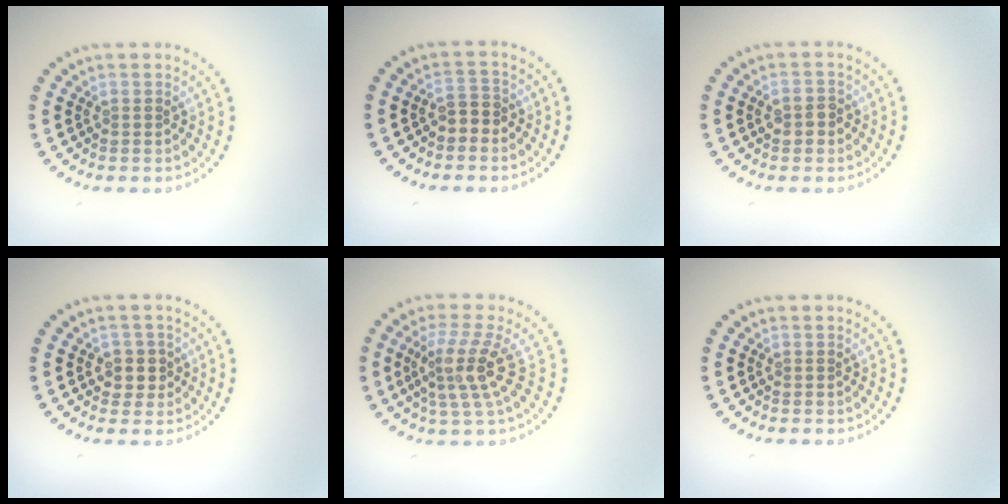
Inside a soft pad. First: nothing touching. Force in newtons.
{"total": 1.7, "press": 1.6, "slide": 0.8}
{"total": 1.7, "press": 1.7, "slide": 0.1}
{"total": 2.1, "press": 1.9, "slide": 0.9}
{"total": 4.0, "press": 2.8, "slide": 2.8}
{"total": 0.0}